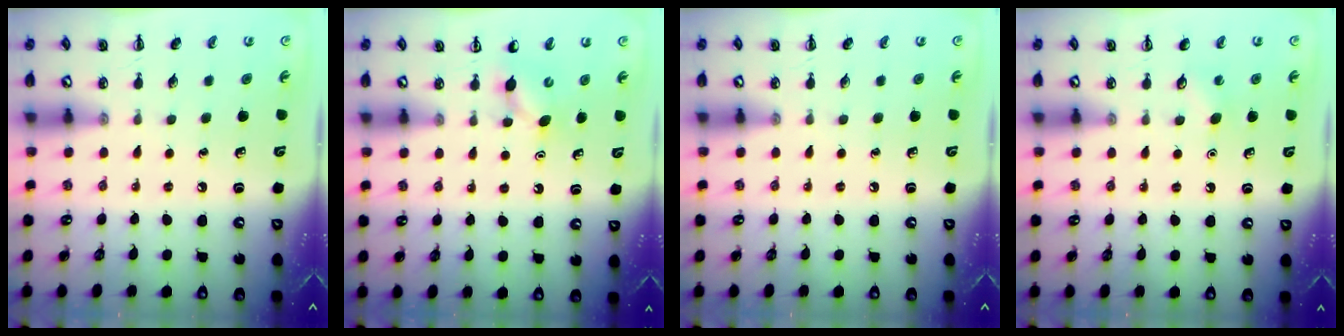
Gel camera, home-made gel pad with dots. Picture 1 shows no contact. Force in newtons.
{"total": 3.8, "press": 3.6, "slide": 1.3}
{"total": 0.0}
{"total": 2.8, "press": 2.7, "slide": 0.7}